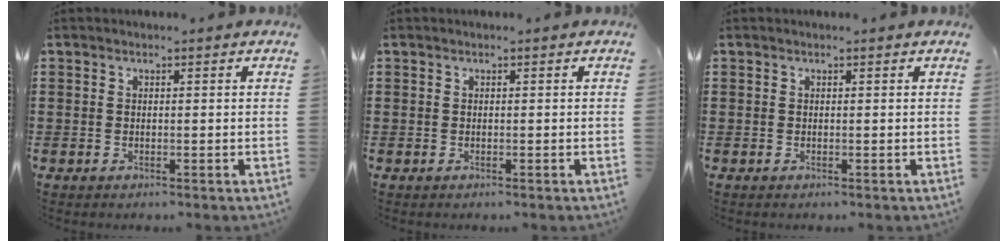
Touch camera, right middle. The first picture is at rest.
{"total": 0.0}
{"total": 0.0}